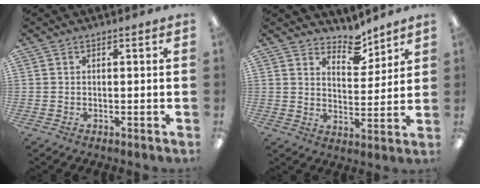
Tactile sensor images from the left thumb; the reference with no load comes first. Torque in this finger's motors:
{"motor_torque": [0.15, 0.14, -0.50, 0.02, 0.03]}